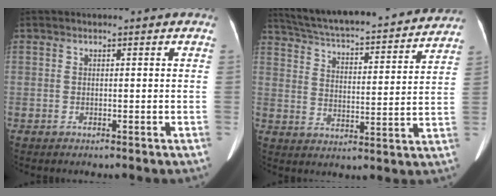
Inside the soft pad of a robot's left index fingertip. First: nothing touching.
{"total": 25.8, "force": [23.5, 3.9, 9.9], "torque": [-0.171, -0.014, 0.316]}